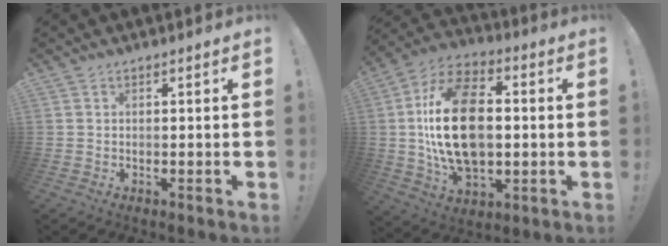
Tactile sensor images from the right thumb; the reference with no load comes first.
{"total": 24.2, "force": [0.4, 15.4, 18.7], "torque": [-0.348, 0.012, 0.012]}